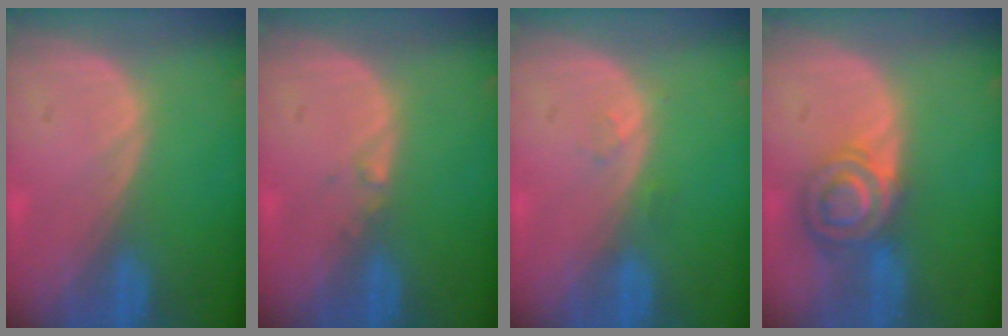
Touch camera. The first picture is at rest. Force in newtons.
{"total": 0.7, "press": 0.6, "slide": 0.4}
{"total": 1.1, "press": 1.0, "slide": 0.1}
{"total": 7.3, "press": 6.1, "slide": 4.0}